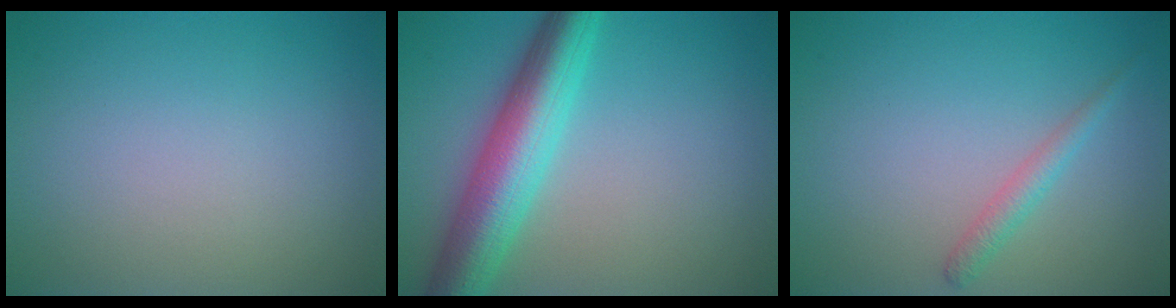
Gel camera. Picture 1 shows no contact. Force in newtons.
{"total": 7.4, "press": 7.4, "slide": 0.2}
{"total": 1.6, "press": 1.6, "slide": 0.0}